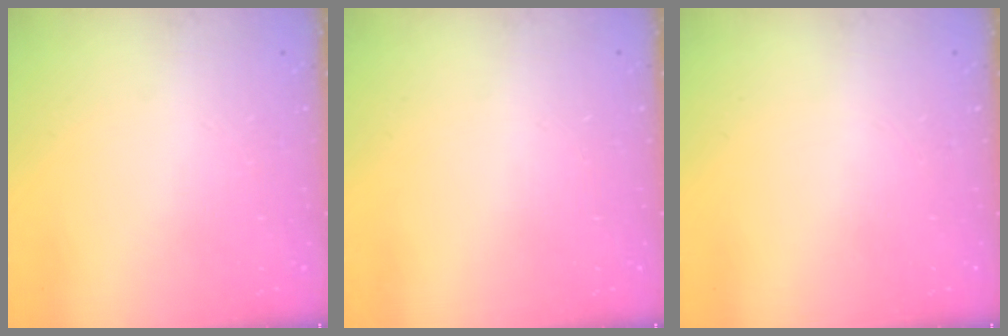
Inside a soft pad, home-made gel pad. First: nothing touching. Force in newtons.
{"total": 0.0}
{"total": 0.0}